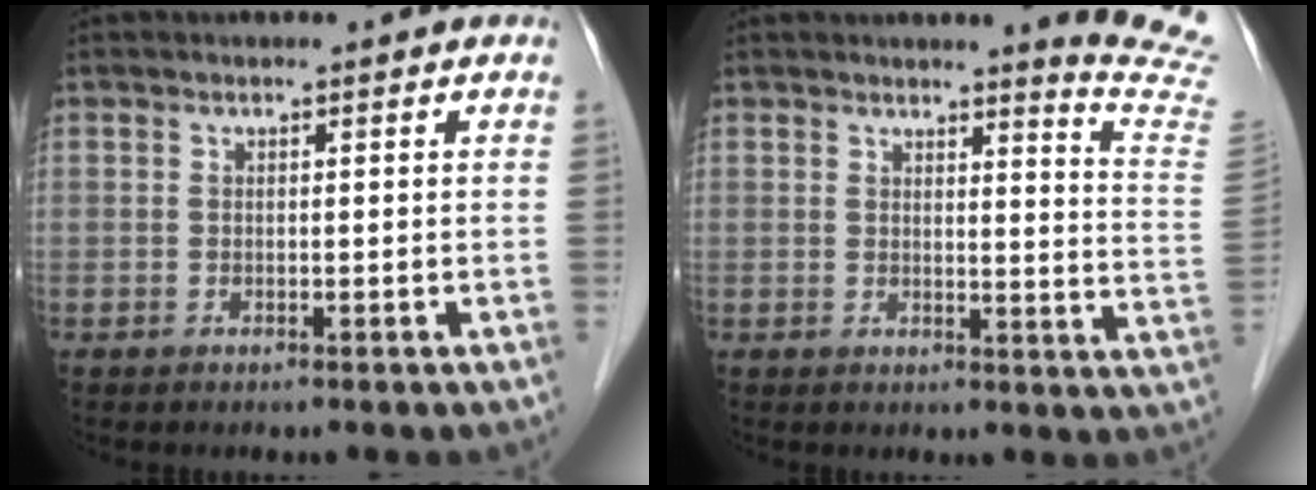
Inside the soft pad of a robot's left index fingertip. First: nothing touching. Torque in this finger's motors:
{"motor_torque": [0.35, -0.57, 0.14, 0.03]}